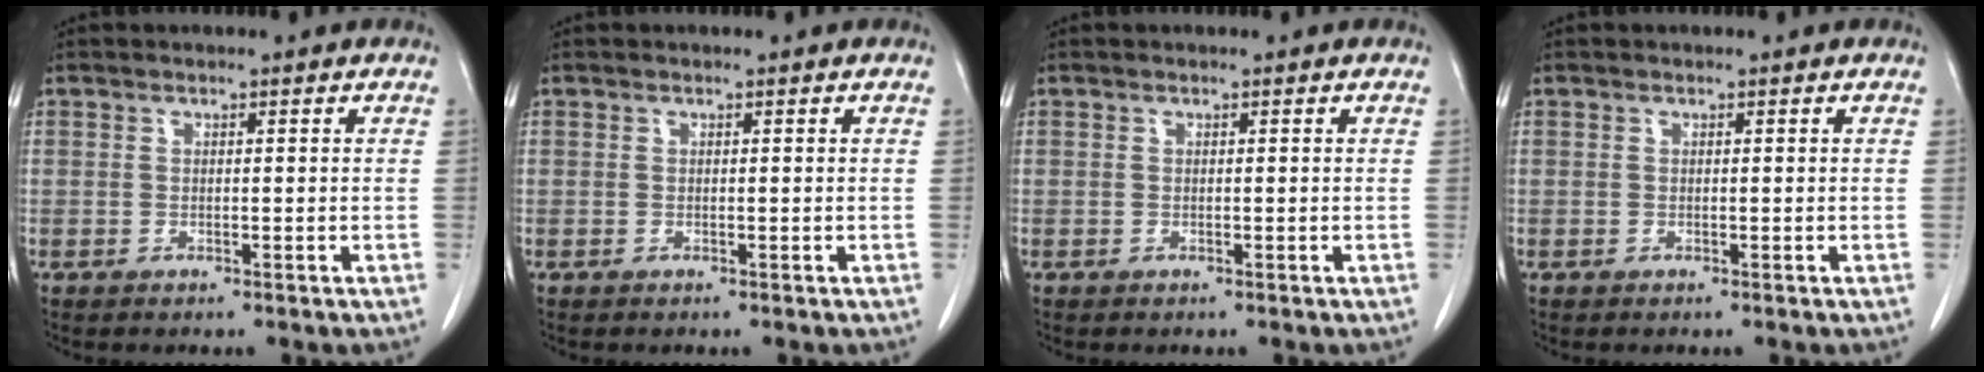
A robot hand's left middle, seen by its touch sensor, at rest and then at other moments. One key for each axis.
{"total": 0.0}
{"total": 0.0}
{"total": 0.0}